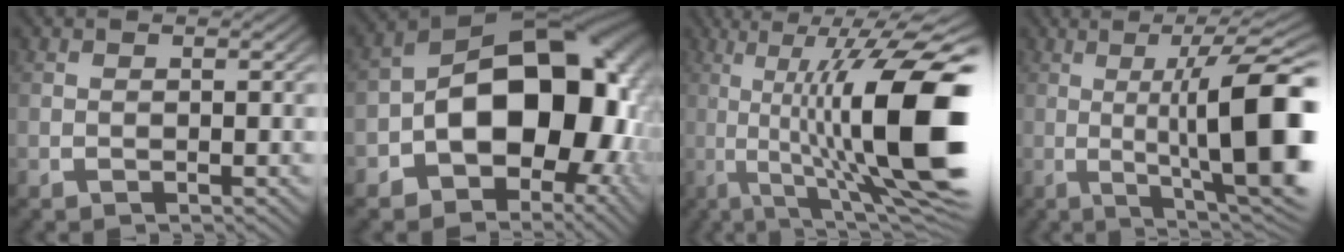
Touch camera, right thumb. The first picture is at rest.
{"total": 19.7, "force": [-2.2, 12.9, 14.8], "torque": [-0.236, -0.060, -0.014]}
{"total": 16.8, "force": [-0.5, 7.0, 15.3], "torque": [-0.251, -0.036, 0.002]}
{"total": 14.6, "force": [0.1, 5.4, 13.5], "torque": [-0.181, -0.007, 0.006]}